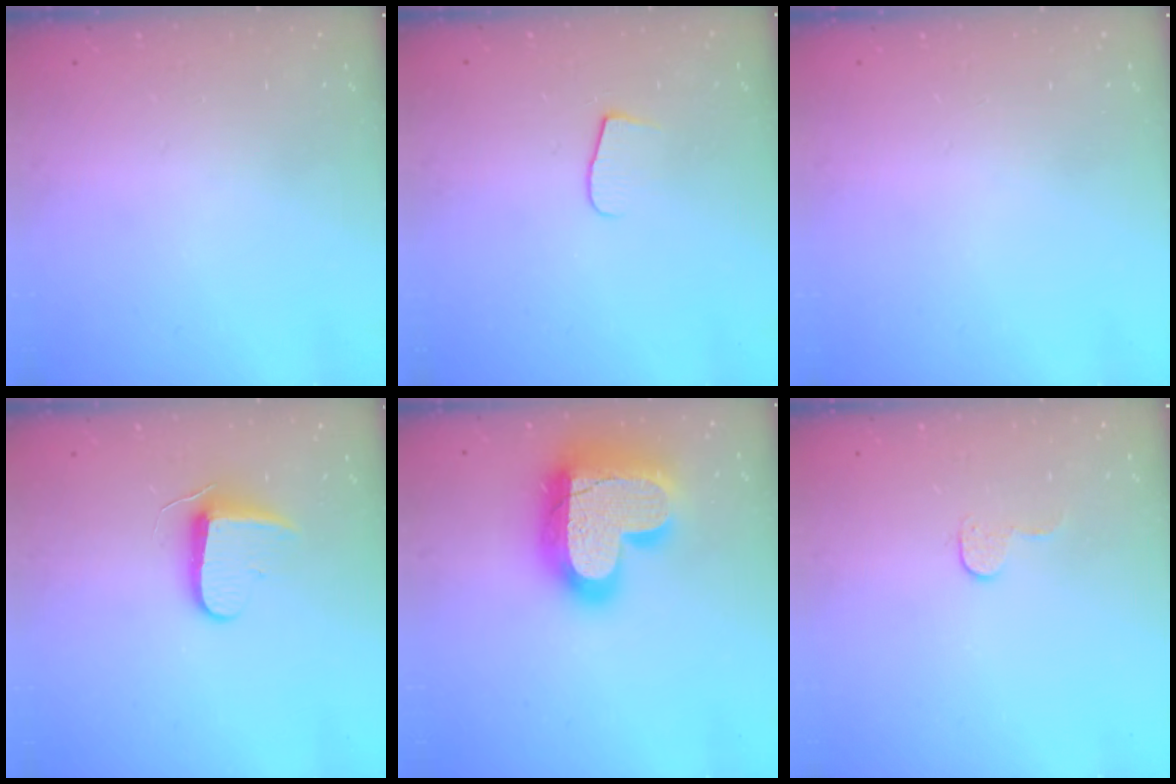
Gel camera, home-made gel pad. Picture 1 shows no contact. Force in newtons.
{"total": 7.5, "press": 7.5, "slide": 0.6}
{"total": 0.0}
{"total": 9.4, "press": 9.3, "slide": 0.9}
{"total": 26.4, "press": 26.3, "slide": 2.0}
{"total": 5.7, "press": 5.7, "slide": 0.2}